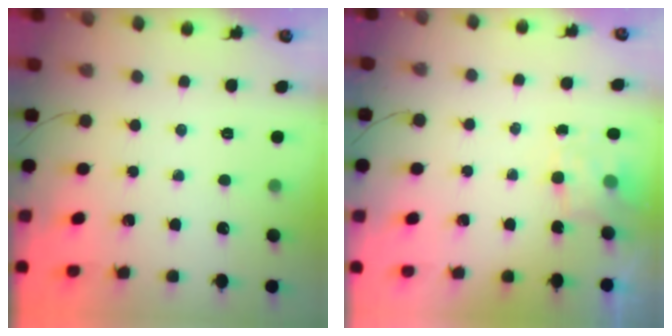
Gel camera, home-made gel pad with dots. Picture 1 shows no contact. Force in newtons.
{"total": 4.0, "press": 3.9, "slide": 1.1}